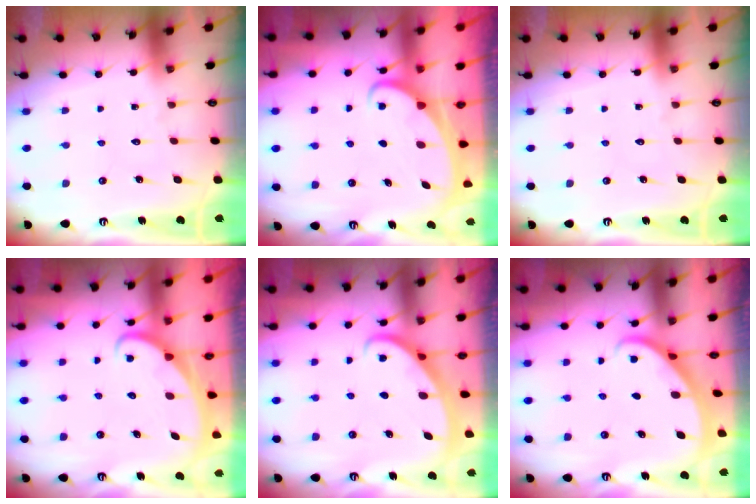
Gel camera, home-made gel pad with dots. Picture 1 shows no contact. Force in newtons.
{"total": 1.9, "press": 1.9, "slide": 0.3}
{"total": 0.0}
{"total": 2.5, "press": 2.5, "slide": 0.3}
{"total": 3.1, "press": 3.1, "slide": 0.1}
{"total": 2.2, "press": 2.2, "slide": 0.1}